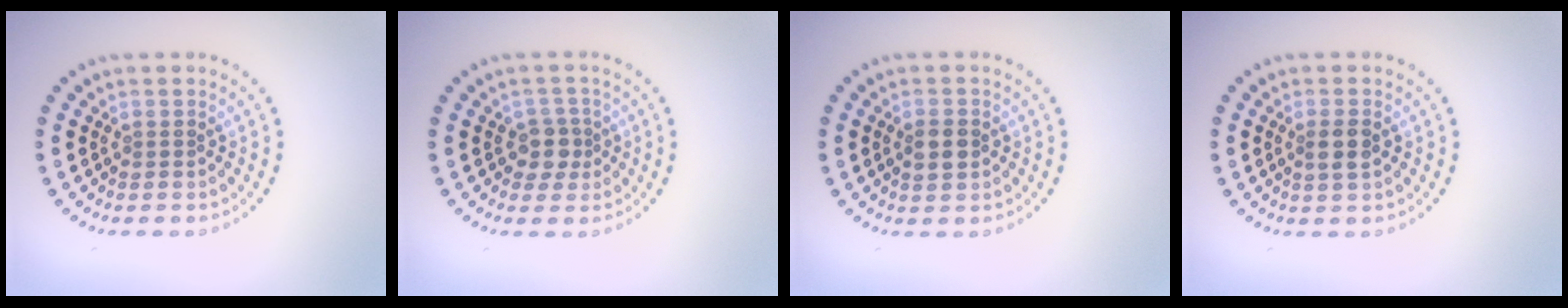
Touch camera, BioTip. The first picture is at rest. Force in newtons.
{"total": 2.1, "press": 1.8, "slide": 1.2}
{"total": 2.0, "press": 2.0, "slide": 0.2}
{"total": 1.9, "press": 1.8, "slide": 0.5}